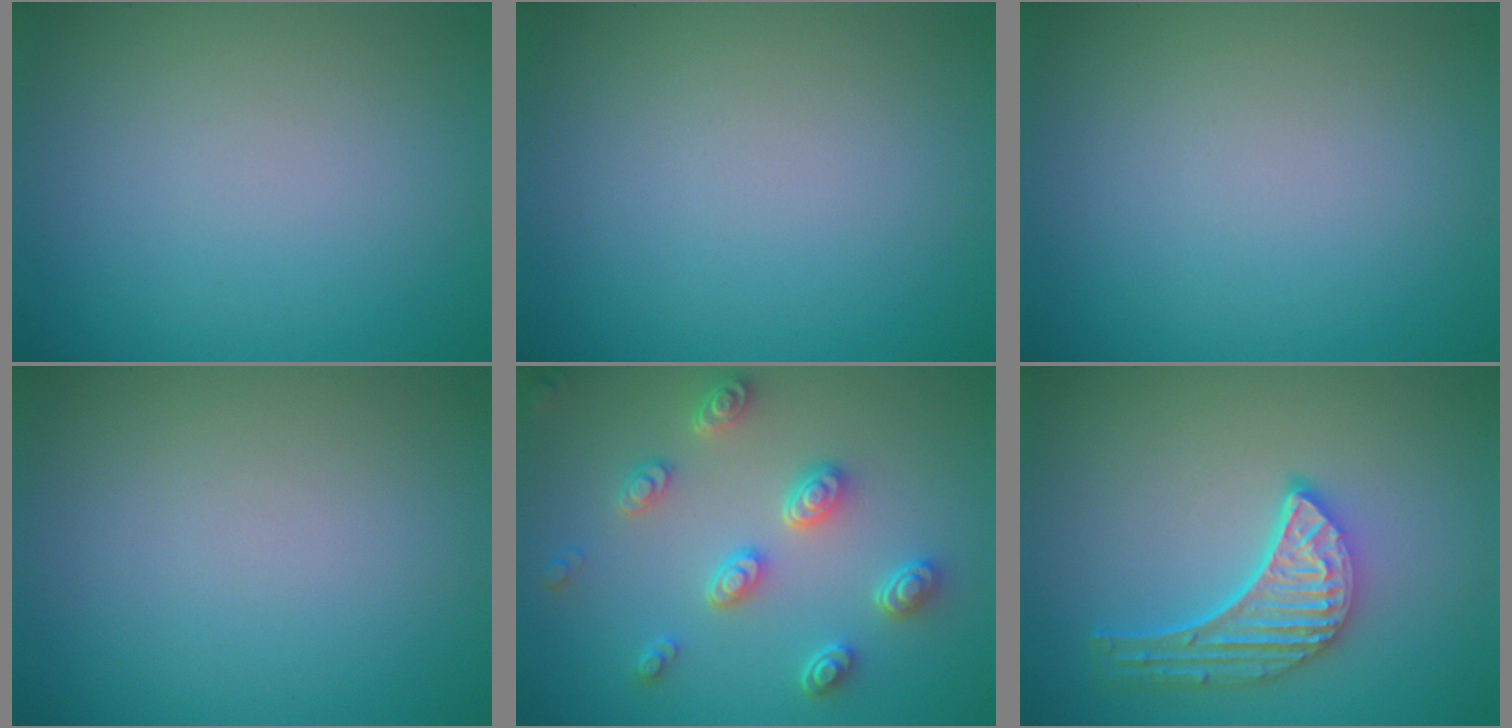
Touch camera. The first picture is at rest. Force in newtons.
{"total": 0.0}
{"total": 0.0}
{"total": 0.0}
{"total": 4.4, "press": 3.7, "slide": 2.3}
{"total": 5.0, "press": 3.9, "slide": 3.2}